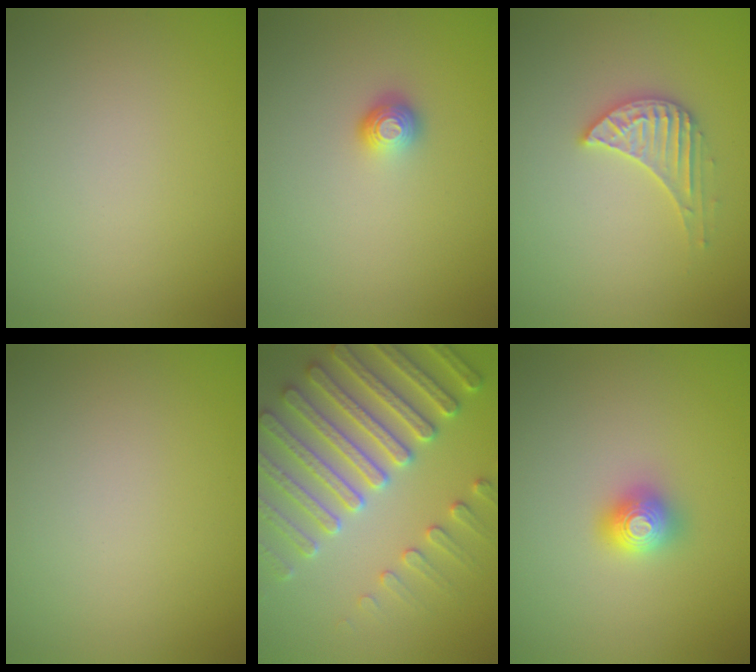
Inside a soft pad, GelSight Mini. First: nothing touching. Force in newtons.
{"total": 1.2, "press": 0.9, "slide": 0.7}
{"total": 3.0, "press": 2.9, "slide": 0.4}
{"total": 0.0}
{"total": 7.6, "press": 7.3, "slide": 1.9}
{"total": 2.0, "press": 2.0, "slide": 0.2}